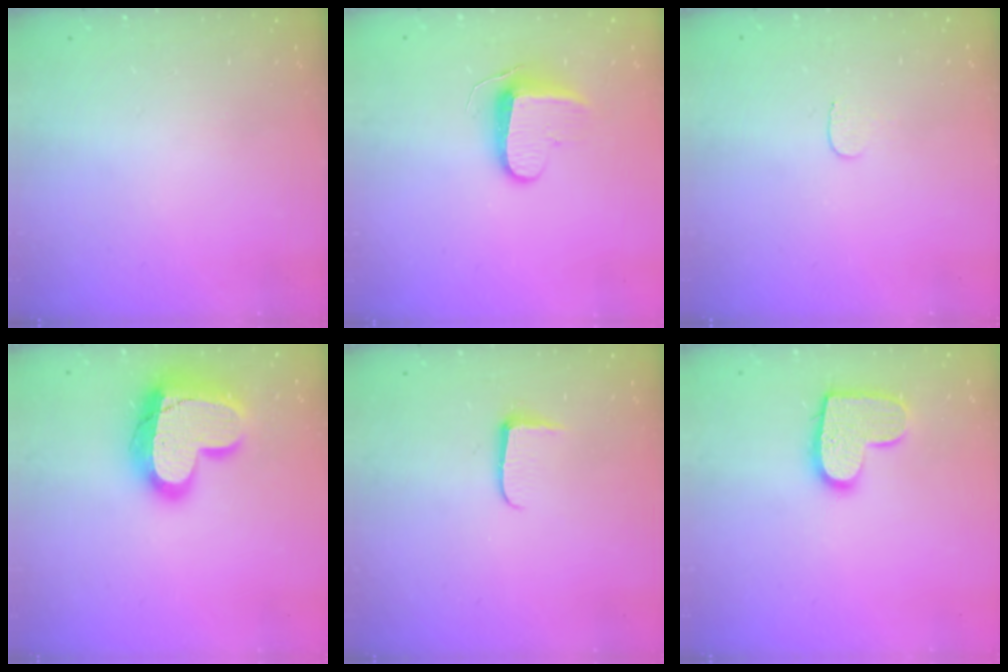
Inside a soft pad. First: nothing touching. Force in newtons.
{"total": 9.5, "press": 9.5, "slide": 0.8}
{"total": 3.1, "press": 3.1, "slide": 0.3}
{"total": 21.4, "press": 21.3, "slide": 1.7}
{"total": 6.2, "press": 6.1, "slide": 0.8}
{"total": 12.7, "press": 12.7, "slide": 0.7}